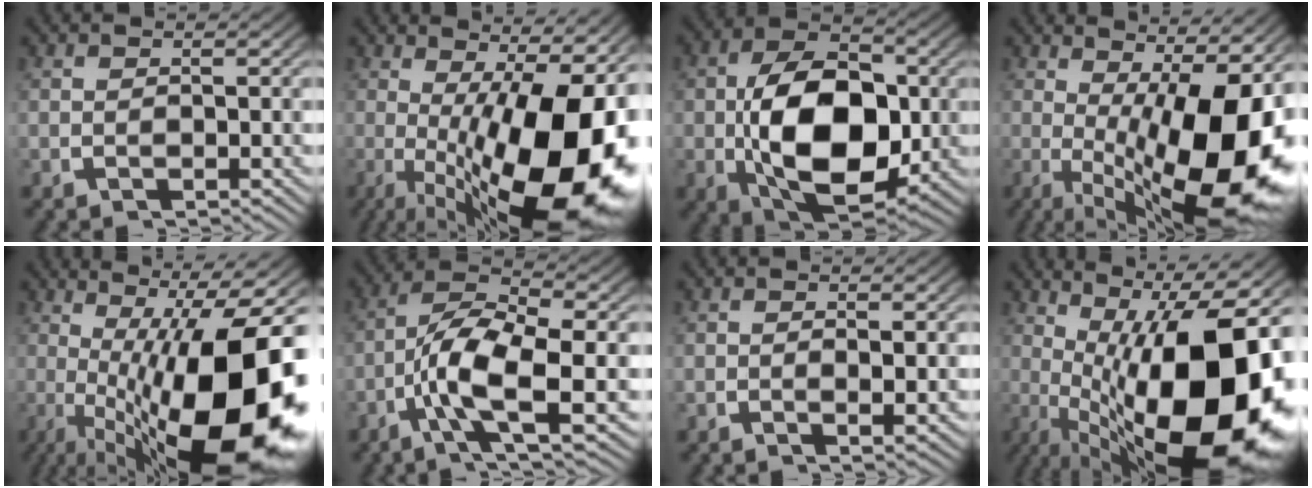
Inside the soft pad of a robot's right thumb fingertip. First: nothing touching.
{"total": 19.9, "force": [-3.1, 10.2, 16.8], "torque": [-0.250, -0.055, -0.012]}
{"total": 15.2, "force": [-1.5, 9.7, 11.6], "torque": [-0.233, -0.055, -0.004]}
{"total": 17.8, "force": [-3.0, 9.3, 14.9], "torque": [-0.232, -0.062, -0.007]}
{"total": 21.8, "force": [-2.3, 11.1, 18.6], "torque": [-0.274, -0.051, 0.000]}
{"total": 9.3, "force": [-1.3, 4.4, 8.1], "torque": [-0.172, -0.031, -0.021]}
{"total": 1.1, "force": [0.2, 0.3, 1.1], "torque": [-0.015, -0.001, 0.003]}
{"total": 24.4, "force": [-1.4, 13.2, 20.5], "torque": [-0.312, -0.056, 0.016]}